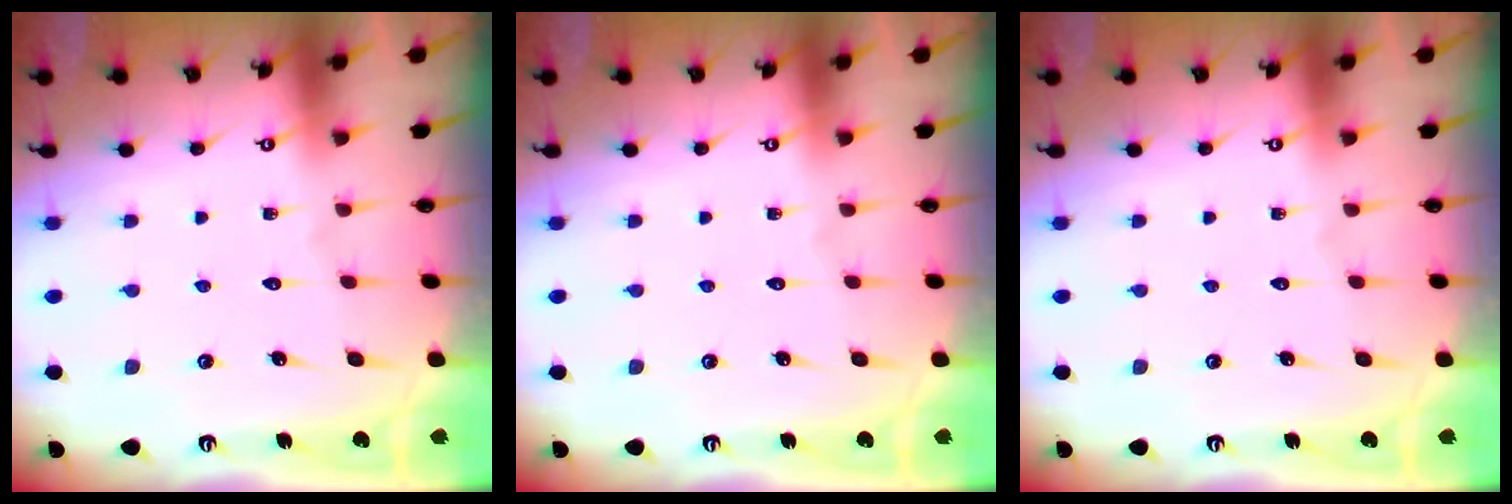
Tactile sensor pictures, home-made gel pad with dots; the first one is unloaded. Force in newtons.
{"total": 0.0}
{"total": 0.0}